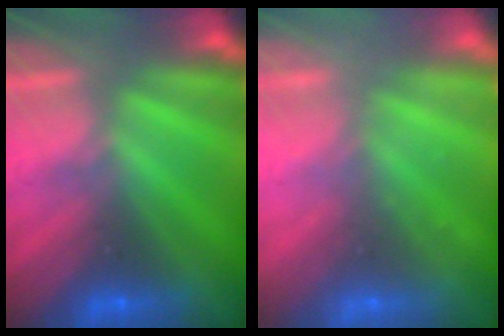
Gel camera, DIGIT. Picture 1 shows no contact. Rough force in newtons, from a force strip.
{"total": 2.3}